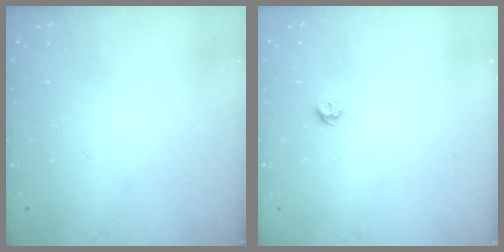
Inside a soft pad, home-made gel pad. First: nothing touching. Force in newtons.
{"total": 5.3, "press": 5.3, "slide": 0.8}